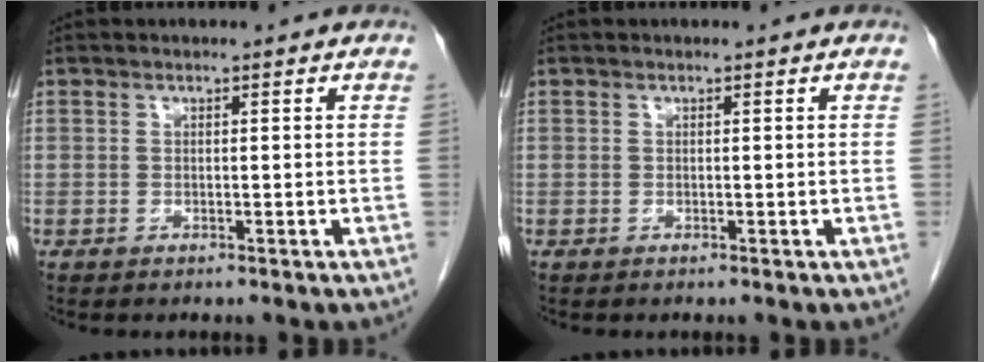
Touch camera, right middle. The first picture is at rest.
{"total": 0.0}